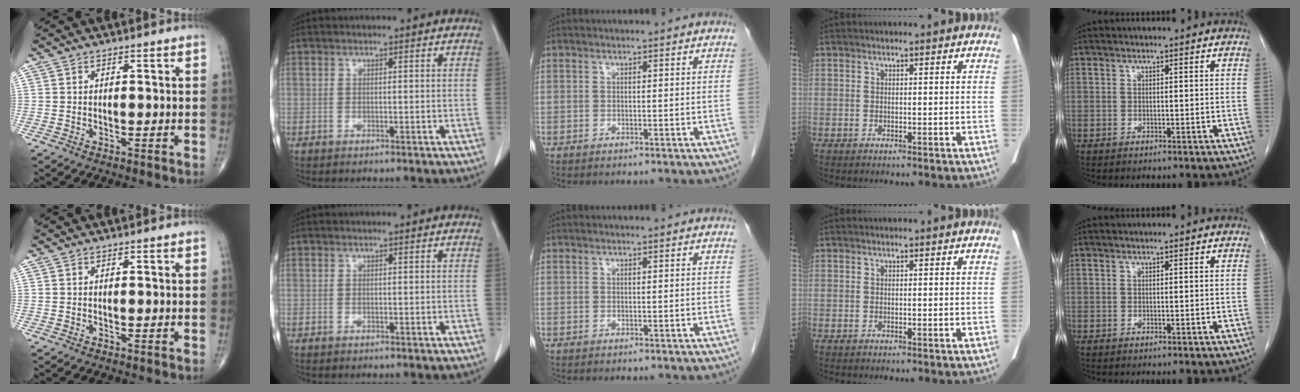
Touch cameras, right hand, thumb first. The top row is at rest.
{}